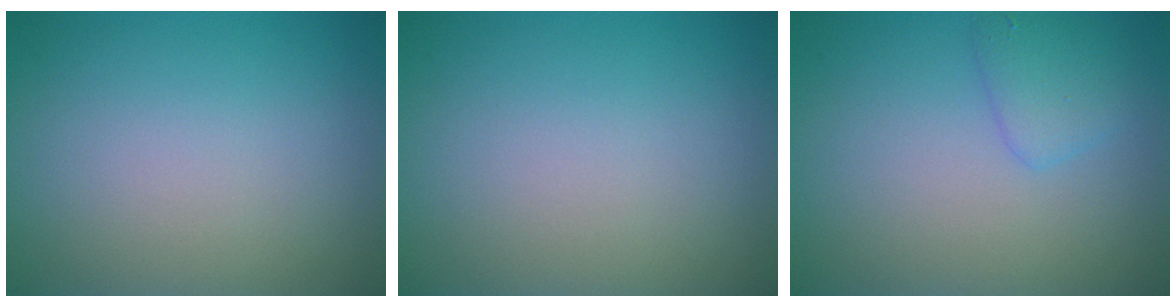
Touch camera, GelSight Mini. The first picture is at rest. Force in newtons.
{"total": 0.0}
{"total": 1.8, "press": 1.8, "slide": 0.2}